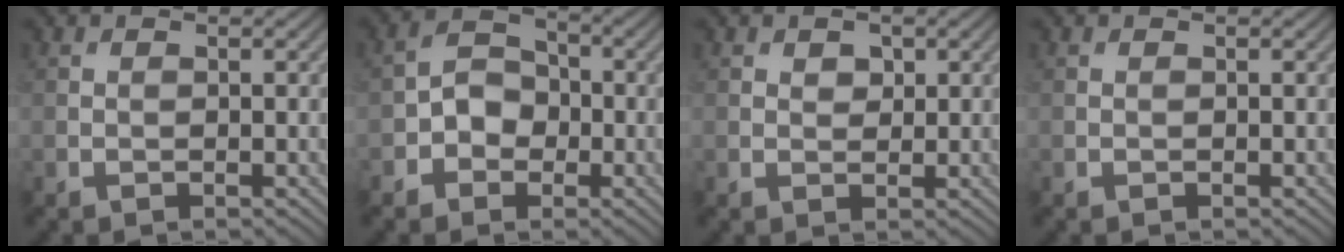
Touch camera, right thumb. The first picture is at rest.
{"total": 3.9, "force": [-1.4, 3.2, 1.9], "torque": [-0.028, 0.008, -0.032]}
{"total": 1.4, "force": [0.7, 1.0, 0.7], "torque": [-0.012, -0.002, 0.013]}
{"total": 0.0}